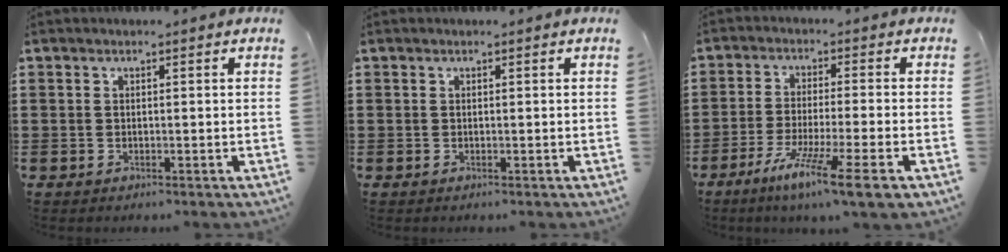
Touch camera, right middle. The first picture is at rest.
{"total": 0.0}
{"total": 8.4, "force": [-5.9, -0.1, 6.0], "torque": [-0.115, -0.013, -0.112]}